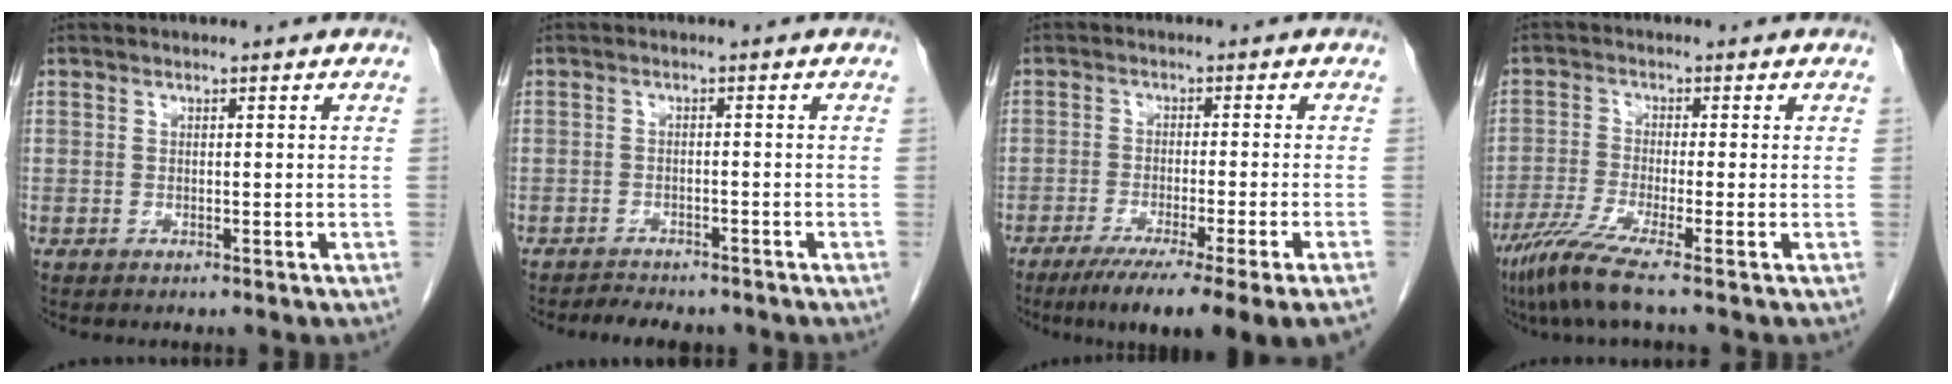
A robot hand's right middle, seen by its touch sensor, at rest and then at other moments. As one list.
[{"total": 5.3, "force": [-4.8, 1.6, 1.7], "torque": [-0.030, -0.005, -0.066]}, {"total": 13.3, "force": [-9.6, -1.2, 9.2], "torque": [-0.109, -0.038, -0.144]}, {"total": 6.5, "force": [-4.6, -1.1, 4.5], "torque": [-0.092, -0.026, -0.094]}]